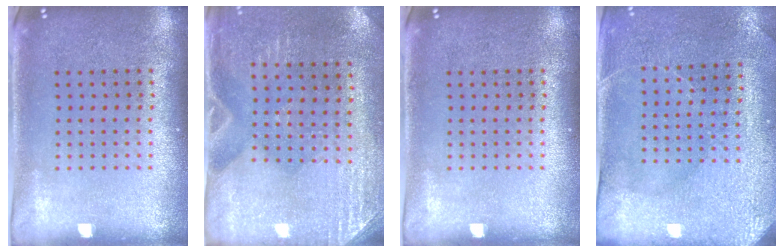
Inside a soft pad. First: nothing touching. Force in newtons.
{"total": 2.8, "press": 2.6, "slide": 1.2}
{"total": 0.0}
{"total": 2.9, "press": 2.8, "slide": 0.7}